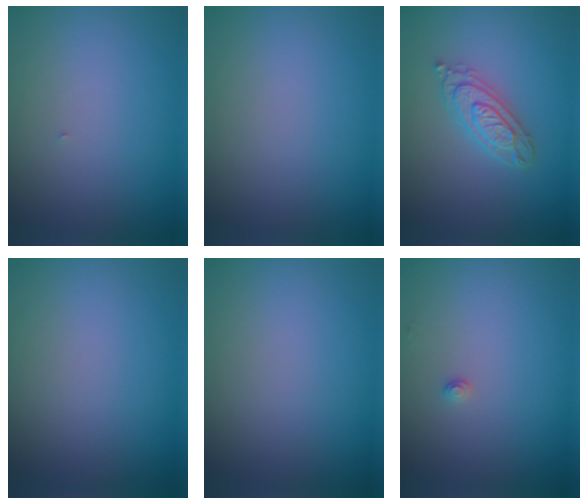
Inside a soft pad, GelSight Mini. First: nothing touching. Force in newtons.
{"total": 0.0}
{"total": 3.7, "press": 3.7, "slide": 0.6}
{"total": 0.0}
{"total": 0.0}
{"total": 0.8, "press": 0.8, "slide": 0.0}